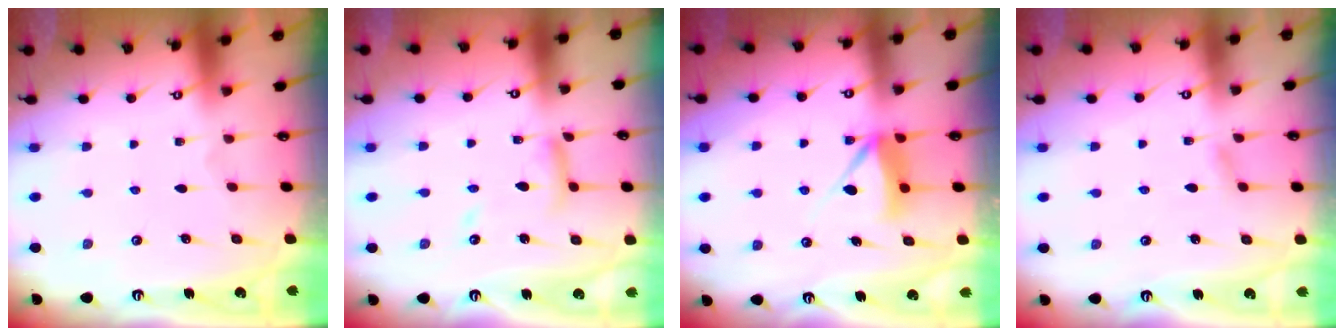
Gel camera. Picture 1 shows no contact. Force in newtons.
{"total": 10.1, "press": 10.0, "slide": 0.9}
{"total": 8.7, "press": 8.6, "slide": 0.9}
{"total": 4.2, "press": 4.2, "slide": 0.4}